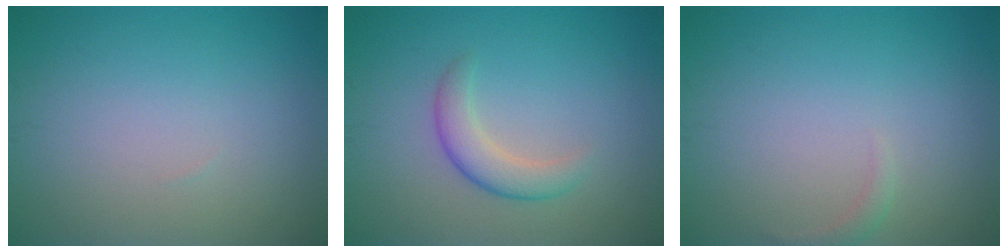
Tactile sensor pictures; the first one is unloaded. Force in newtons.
{"total": 2.8, "press": 2.8, "slide": 0.2}
{"total": 0.8, "press": 0.7, "slide": 0.1}